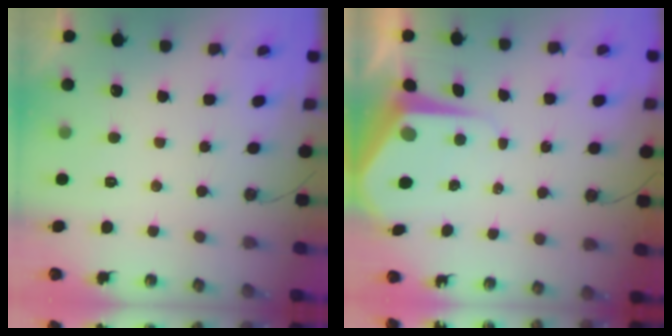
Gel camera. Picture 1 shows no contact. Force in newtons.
{"total": 7.6, "press": 7.6, "slide": 0.8}